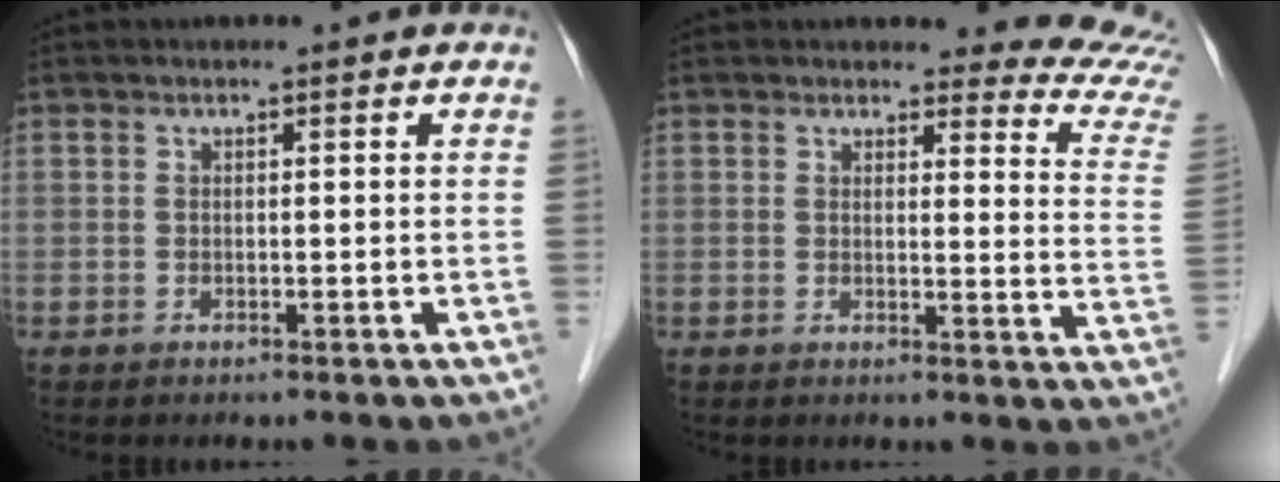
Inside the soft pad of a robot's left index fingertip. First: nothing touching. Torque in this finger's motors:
{"motor_torque": [0.22, -0.25, 0.13, 0.03]}